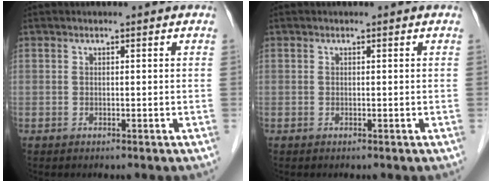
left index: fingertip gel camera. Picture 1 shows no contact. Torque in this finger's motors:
{"motor_torque": [0.00, 0.00, 0.00, 0.00]}